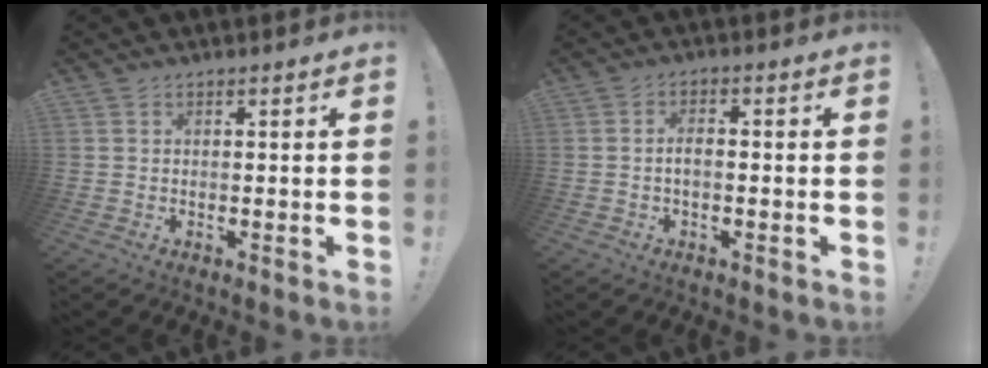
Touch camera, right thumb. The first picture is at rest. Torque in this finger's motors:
{"motor_torque": [-0.20, 0.12, -0.05, 0.04, 0.14]}